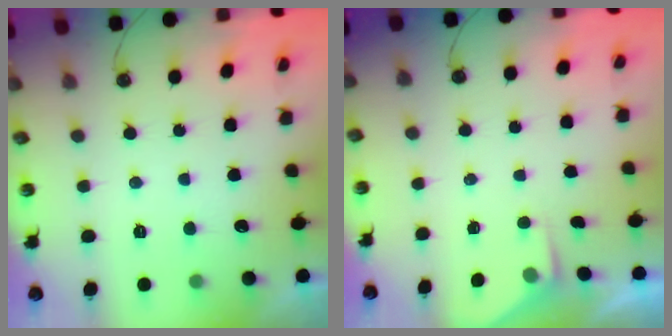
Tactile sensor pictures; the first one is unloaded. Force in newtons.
{"total": 1.6, "press": 1.6, "slide": 0.3}